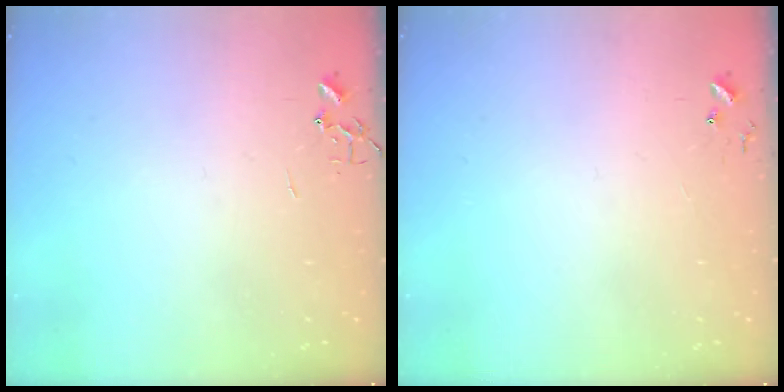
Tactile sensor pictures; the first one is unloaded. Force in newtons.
{"total": 4.7, "press": 4.7, "slide": 0.4}